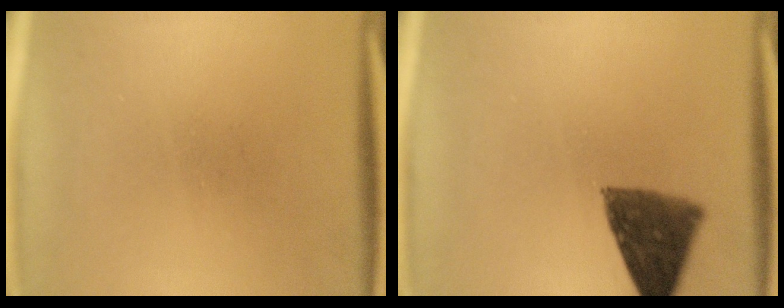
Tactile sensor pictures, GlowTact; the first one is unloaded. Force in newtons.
{"total": 9.8}